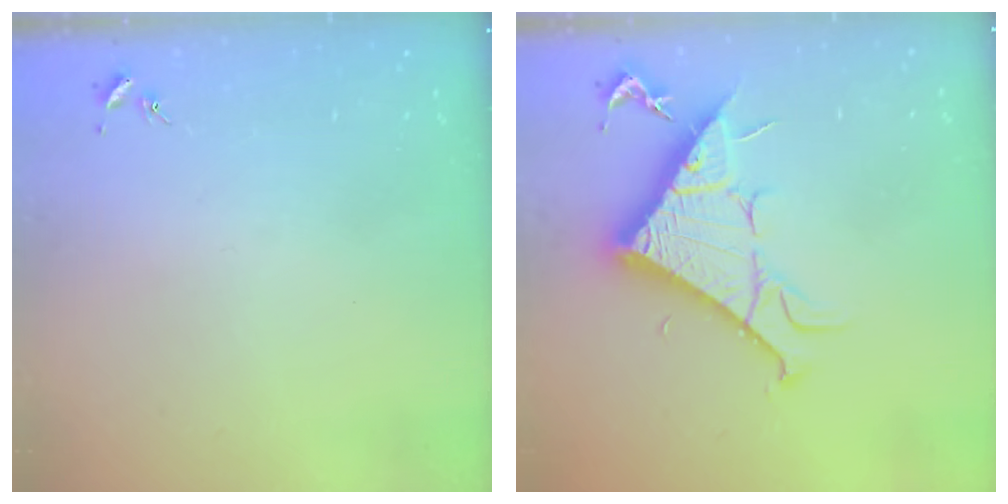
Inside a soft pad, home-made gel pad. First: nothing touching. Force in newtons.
{"total": 11.9, "press": 11.9, "slide": 0.2}